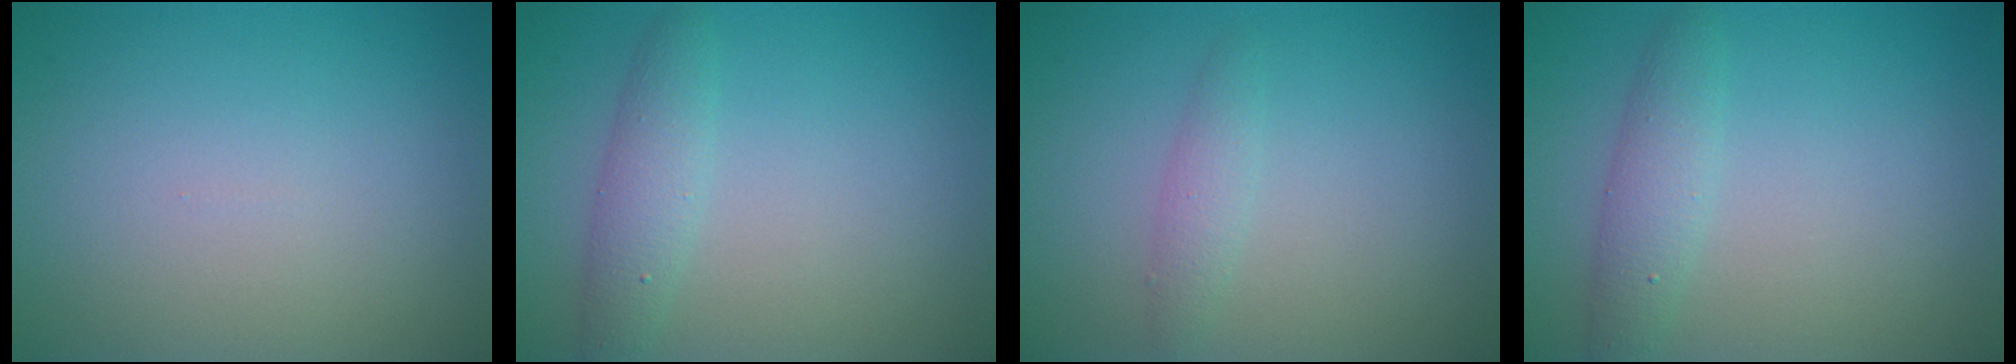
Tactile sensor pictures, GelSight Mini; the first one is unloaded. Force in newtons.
{"total": 2.4, "press": 2.4, "slide": 0.1}
{"total": 1.4, "press": 1.4, "slide": 0.0}
{"total": 2.4, "press": 2.4, "slide": 0.1}